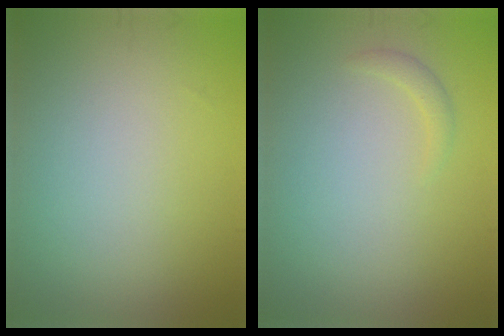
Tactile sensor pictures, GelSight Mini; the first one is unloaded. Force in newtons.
{"total": 0.9, "press": 0.9, "slide": 0.0}